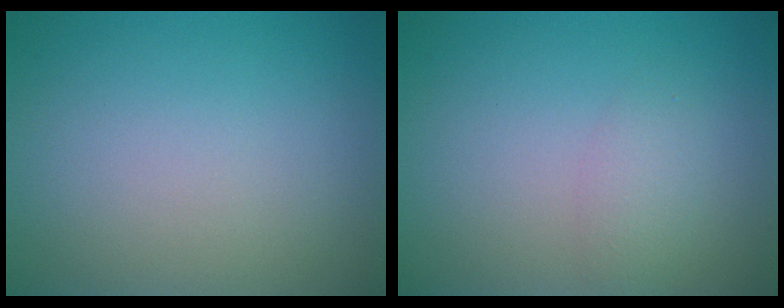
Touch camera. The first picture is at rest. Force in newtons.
{"total": 1.6, "press": 1.6, "slide": 0.1}